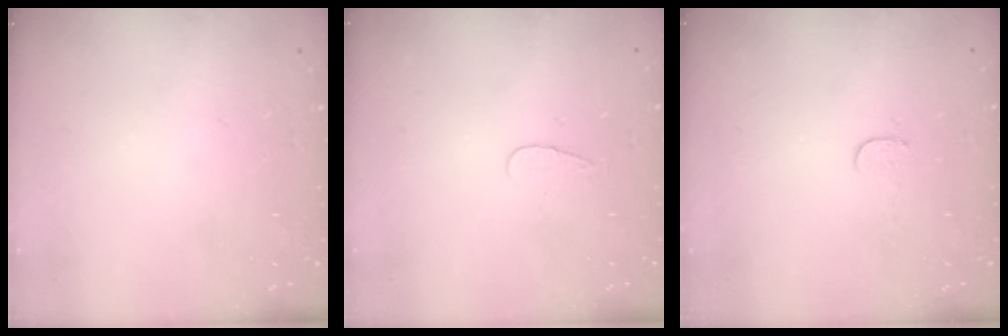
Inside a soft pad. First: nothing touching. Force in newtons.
{"total": 3.1, "press": 3.1, "slide": 0.4}
{"total": 3.0, "press": 3.0, "slide": 0.3}